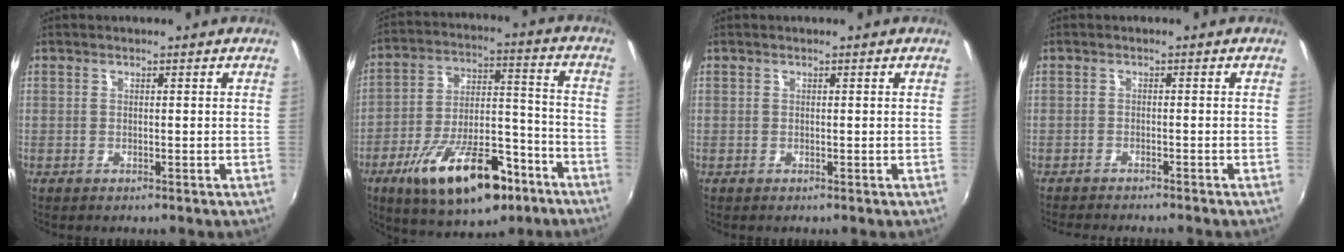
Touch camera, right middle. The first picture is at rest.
{"total": 20.8, "force": [-11.9, 8.7, 14.7], "torque": [-0.257, -0.008, -0.180]}
{"total": 0.0}
{"total": 5.4, "force": [-5.0, 0.4, 2.0], "torque": [-0.048, -0.016, -0.079]}